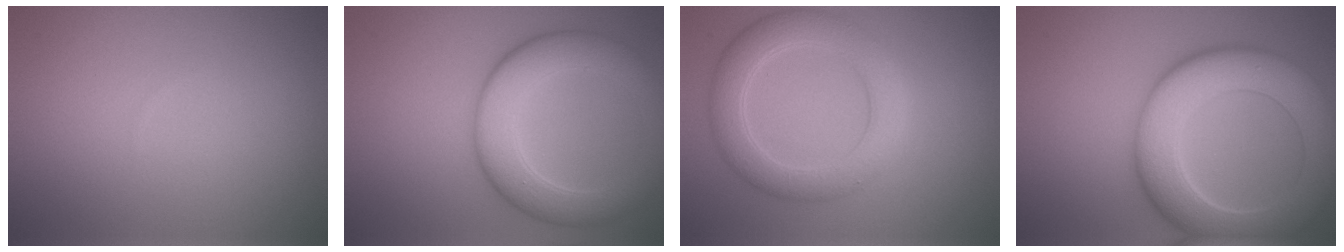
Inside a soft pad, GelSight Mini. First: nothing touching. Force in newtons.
{"total": 6.9, "press": 6.9, "slide": 0.4}
{"total": 4.9, "press": 4.9, "slide": 0.2}
{"total": 9.3, "press": 9.3, "slide": 0.6}